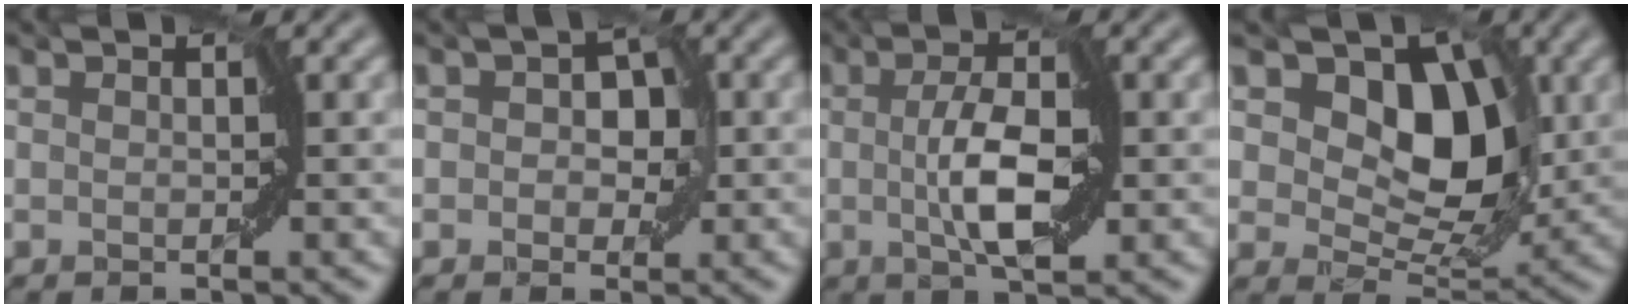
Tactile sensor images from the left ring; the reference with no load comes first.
{"total": 3.4, "force": [0.3, 2.9, 1.8], "torque": [0.000, 0.012, -0.018]}
{"total": 4.9, "force": [-0.3, 1.4, 4.6], "torque": [-0.100, -0.001, -0.006]}
{"total": 11.5, "force": [4.2, 7.4, 7.7], "torque": [-0.109, 0.019, 0.047]}